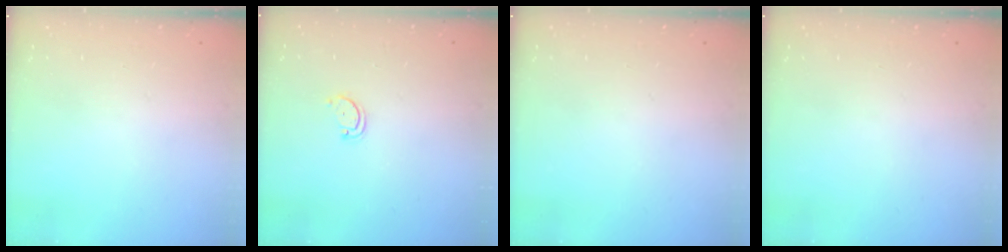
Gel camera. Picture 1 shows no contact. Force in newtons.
{"total": 2.8, "press": 2.8, "slide": 0.3}
{"total": 0.0}
{"total": 0.0}